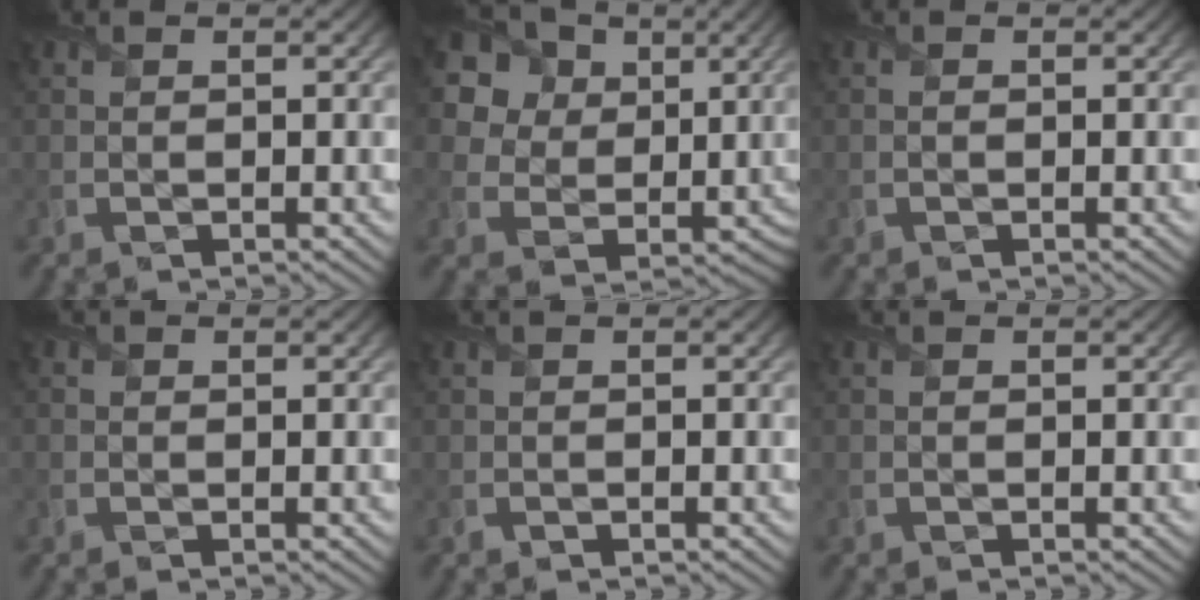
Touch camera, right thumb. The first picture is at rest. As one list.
[{"total": 18.6, "force": [8.5, 14.7, 7.7], "torque": [-0.239, 0.024, 0.176]}, {"total": 0.7, "force": [-0.1, 0.5, 0.4], "torque": [-0.008, -0.003, 0.001]}, {"total": 0.8, "force": [-0.1, 0.8, 0.2], "torque": [-0.004, -0.004, -0.002]}, {"total": 0.0}, {"total": 0.0}]